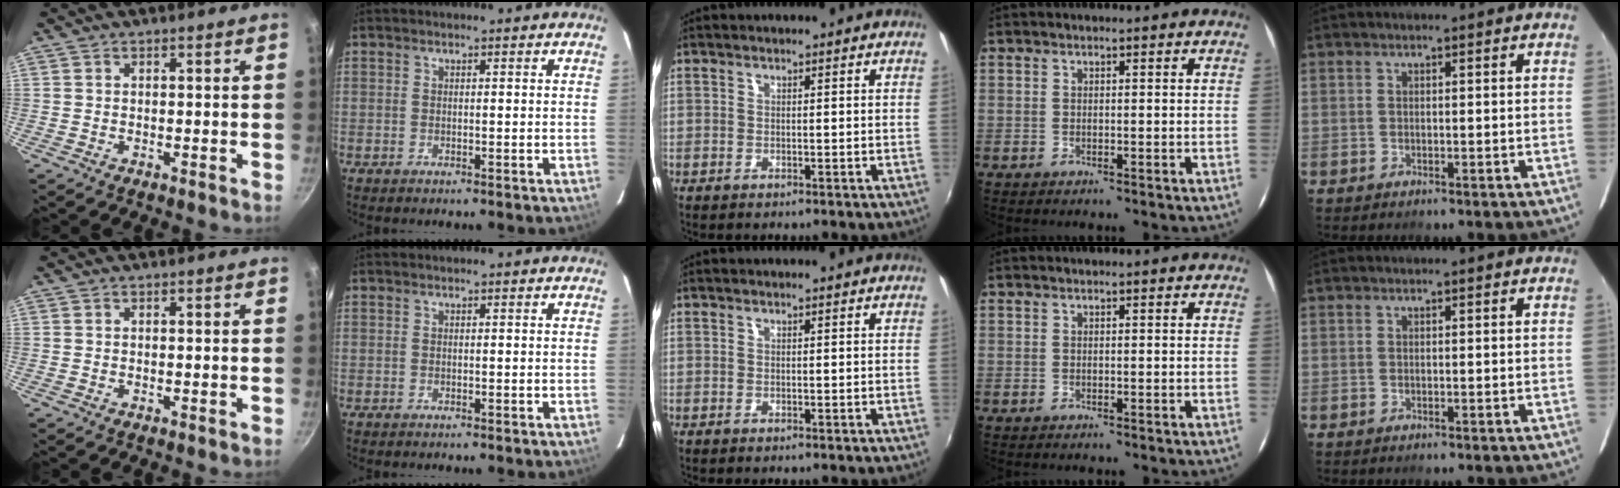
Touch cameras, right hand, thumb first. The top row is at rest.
{}